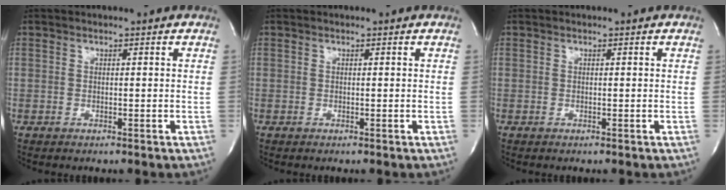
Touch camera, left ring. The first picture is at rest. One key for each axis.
{"total": 0.0}
{"total": 0.0}